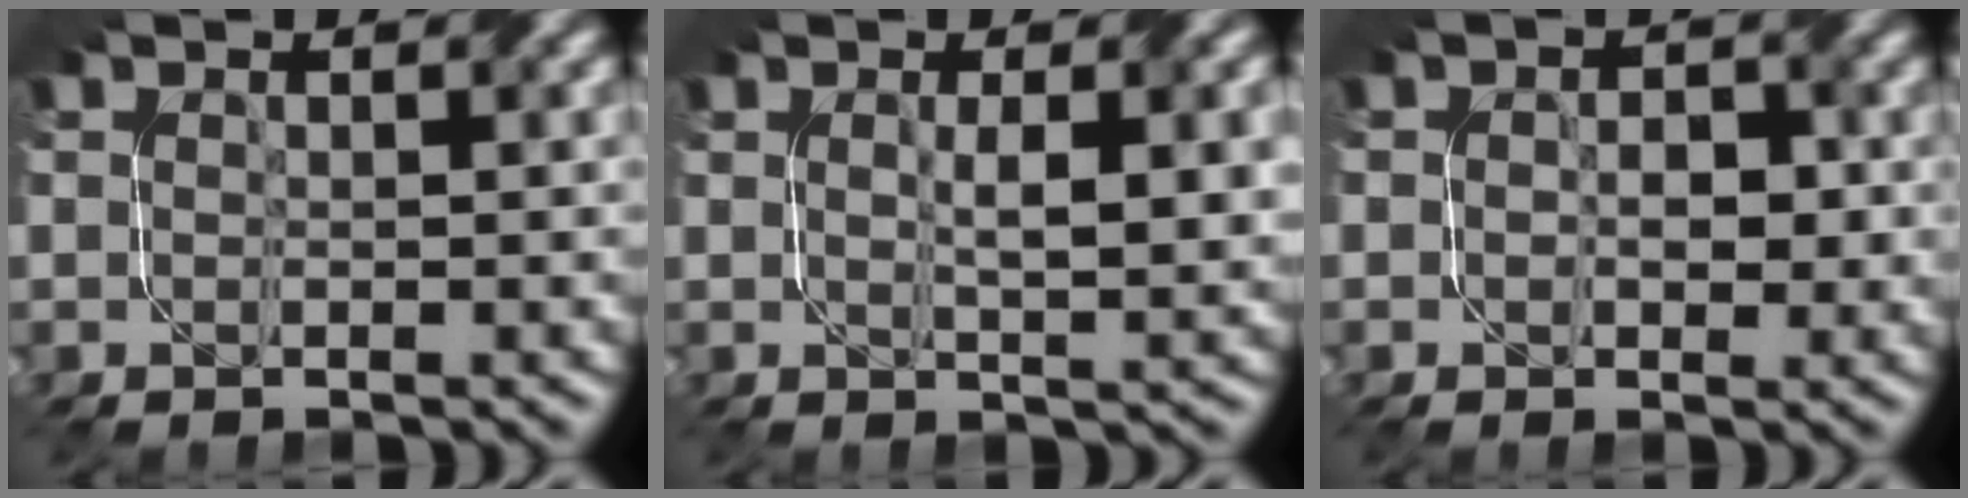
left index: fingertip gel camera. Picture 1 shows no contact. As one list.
[{"total": 3.8, "force": [0.6, 0.8, 3.7], "torque": [-0.063, 0.002, 0.014]}, {"total": 2.5, "force": [-0.1, 1.6, 2.0], "torque": [-0.025, 0.001, -0.004]}]